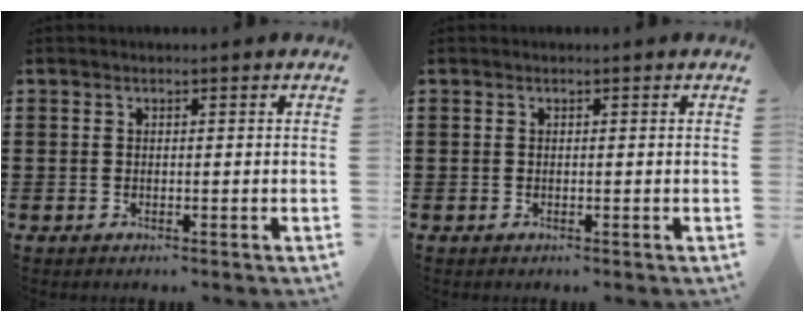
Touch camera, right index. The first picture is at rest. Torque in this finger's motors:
{"motor_torque": [-0.02, 0.01, 0.00, 0.00]}